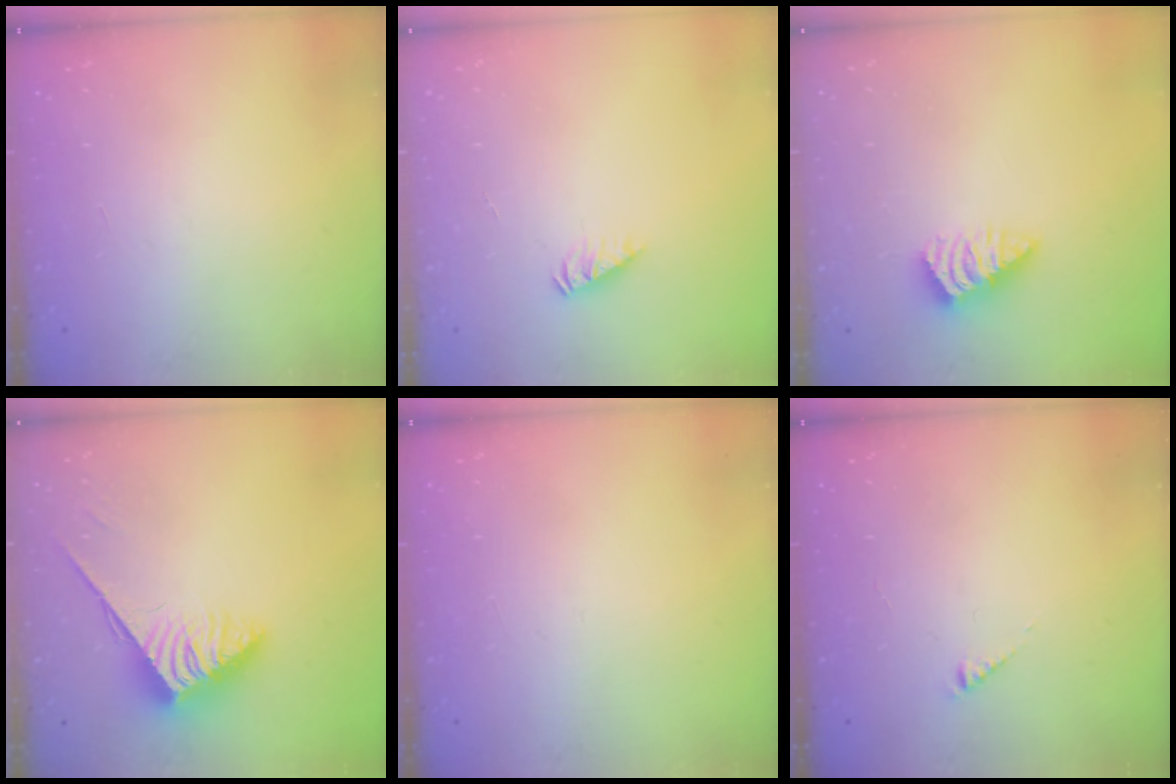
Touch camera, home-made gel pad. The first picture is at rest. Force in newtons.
{"total": 2.0, "press": 2.0, "slide": 0.2}
{"total": 2.8, "press": 2.7, "slide": 0.5}
{"total": 3.9, "press": 3.8, "slide": 0.5}
{"total": 0.0}
{"total": 2.7, "press": 2.6, "slide": 0.4}